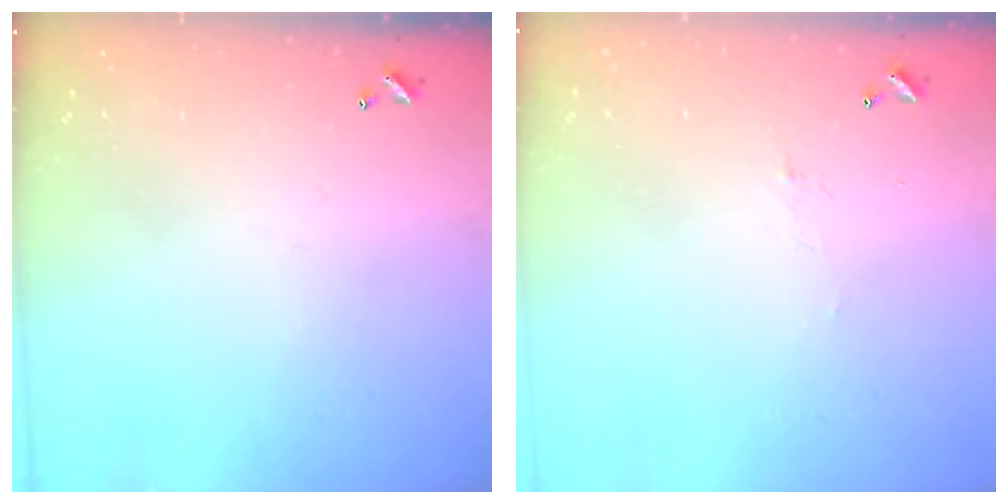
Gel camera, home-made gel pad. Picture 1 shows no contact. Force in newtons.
{"total": 1.5, "press": 1.3, "slide": 0.6}